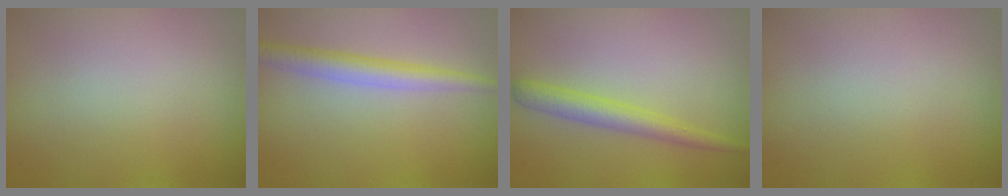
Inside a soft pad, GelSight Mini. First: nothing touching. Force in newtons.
{"total": 2.9, "press": 2.9, "slide": 0.1}
{"total": 2.6, "press": 2.6, "slide": 0.1}
{"total": 0.0}